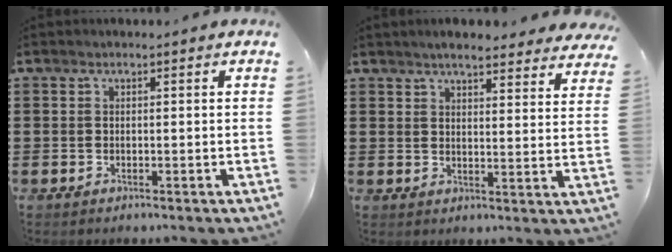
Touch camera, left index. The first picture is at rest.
{"total": 4.5, "force": [4.3, 0.4, 1.3], "torque": [-0.033, -0.014, 0.075]}